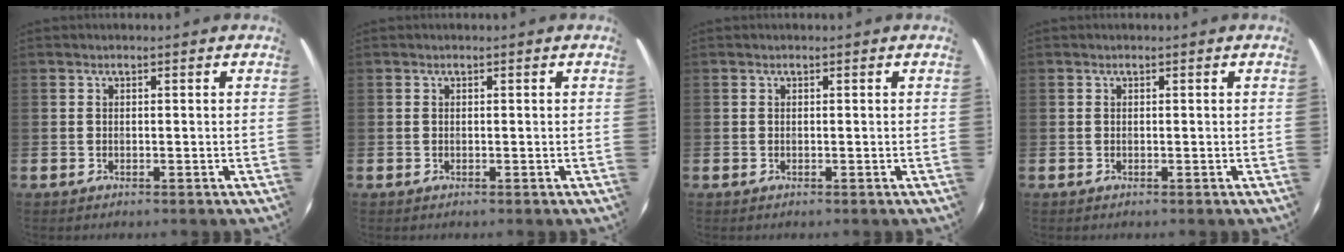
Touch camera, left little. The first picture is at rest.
{"total": 0.0}
{"total": 0.0}
{"total": 0.0}